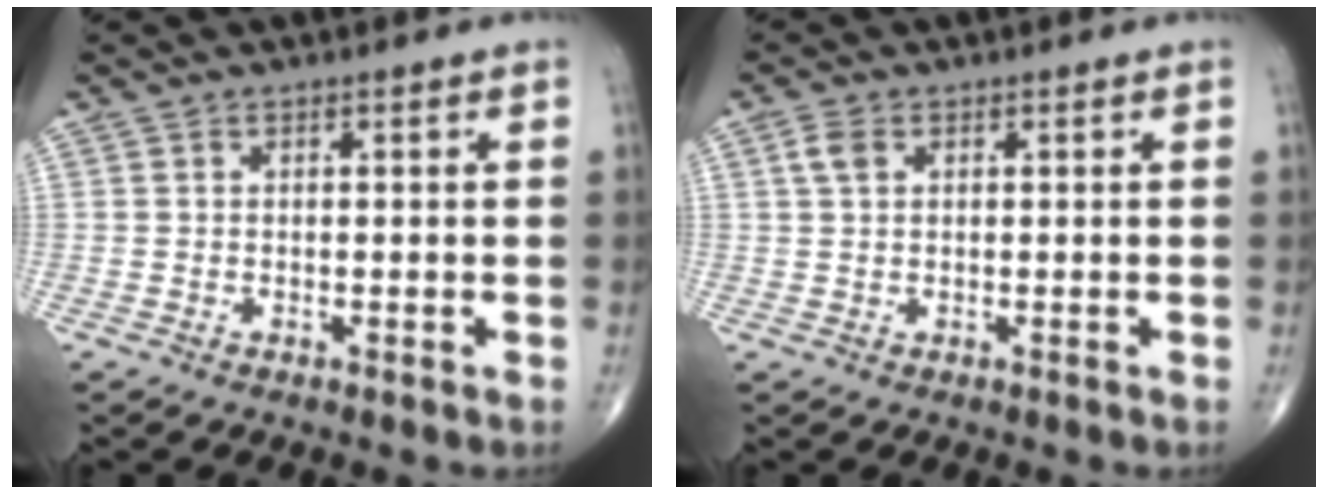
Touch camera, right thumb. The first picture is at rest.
{"total": 2.5, "force": [1.0, 1.6, 1.7], "torque": [-0.033, 0.007, 0.020]}